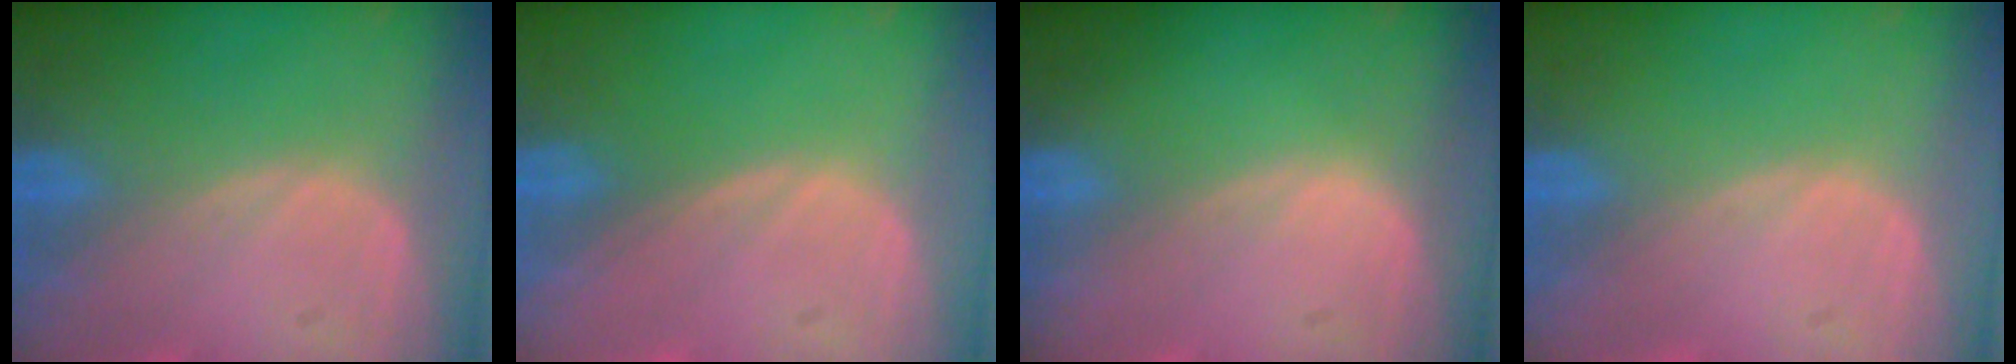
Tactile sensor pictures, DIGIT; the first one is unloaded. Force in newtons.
{"total": 0.0}
{"total": 0.0}
{"total": 0.0}